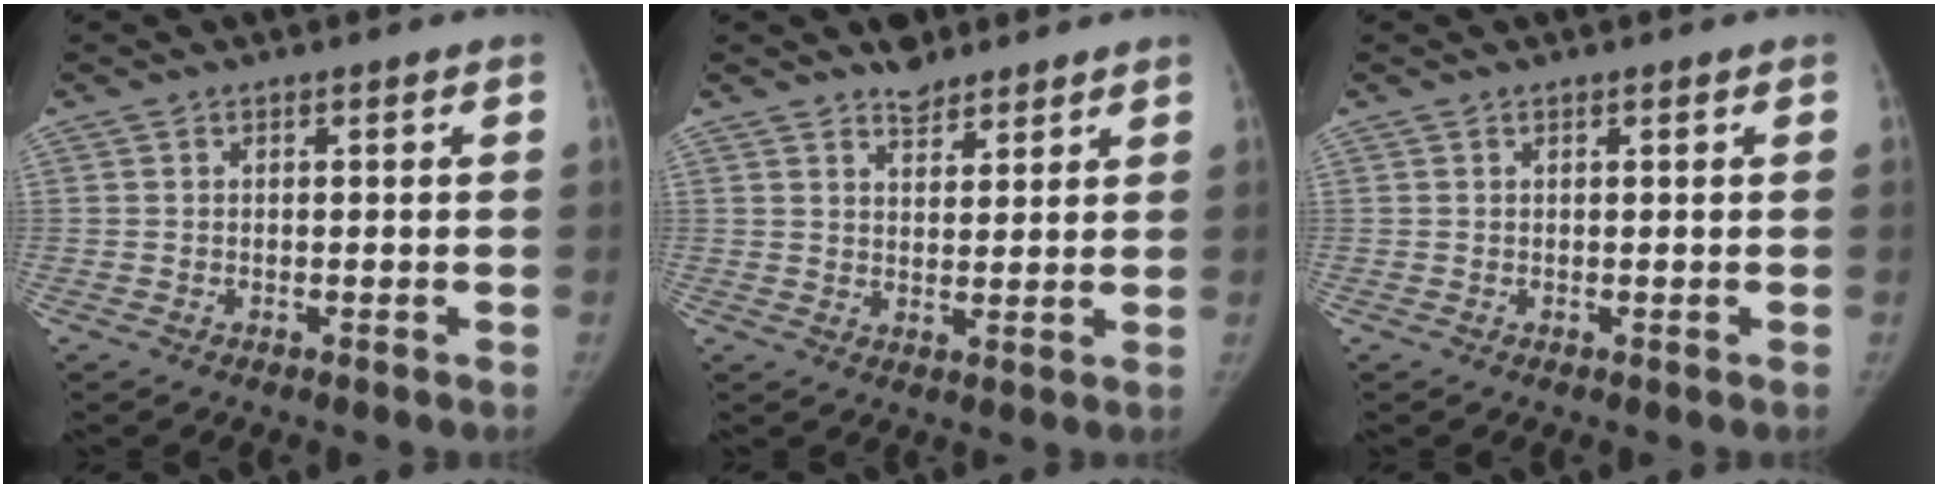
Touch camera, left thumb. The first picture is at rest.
{"total": 4.9, "force": [4.1, 2.3, 1.4], "torque": [-0.002, -0.030, 0.070]}
{"total": 0.6, "force": [0.4, 0.1, 0.3], "torque": [-0.005, -0.001, 0.007]}